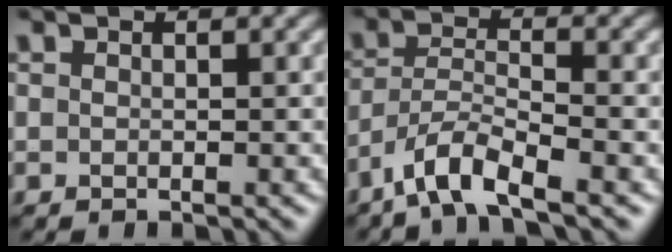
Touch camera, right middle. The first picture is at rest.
{"total": 4.7, "force": [-3.4, 1.0, 3.0], "torque": [-0.057, 0.001, -0.073]}